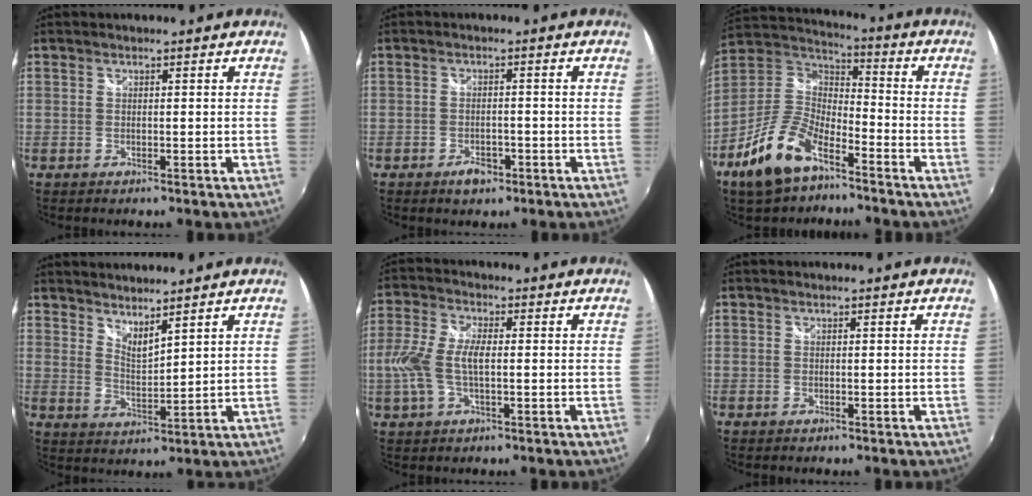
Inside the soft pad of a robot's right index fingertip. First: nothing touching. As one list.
[{"total": 3.5, "force": [-2.1, 2.1, 1.9], "torque": [-0.040, -0.002, -0.032]}, {"total": 15.2, "force": [-9.1, 6.8, 10.0], "torque": [-0.221, -0.009, -0.176]}, {"total": 5.1, "force": [4.6, 0.7, 2.1], "torque": [-0.031, -0.008, 0.080]}, {"total": 8.6, "force": [-0.7, 3.6, 7.8], "torque": [-0.171, 0.004, -0.015]}, {"total": 0.0}]